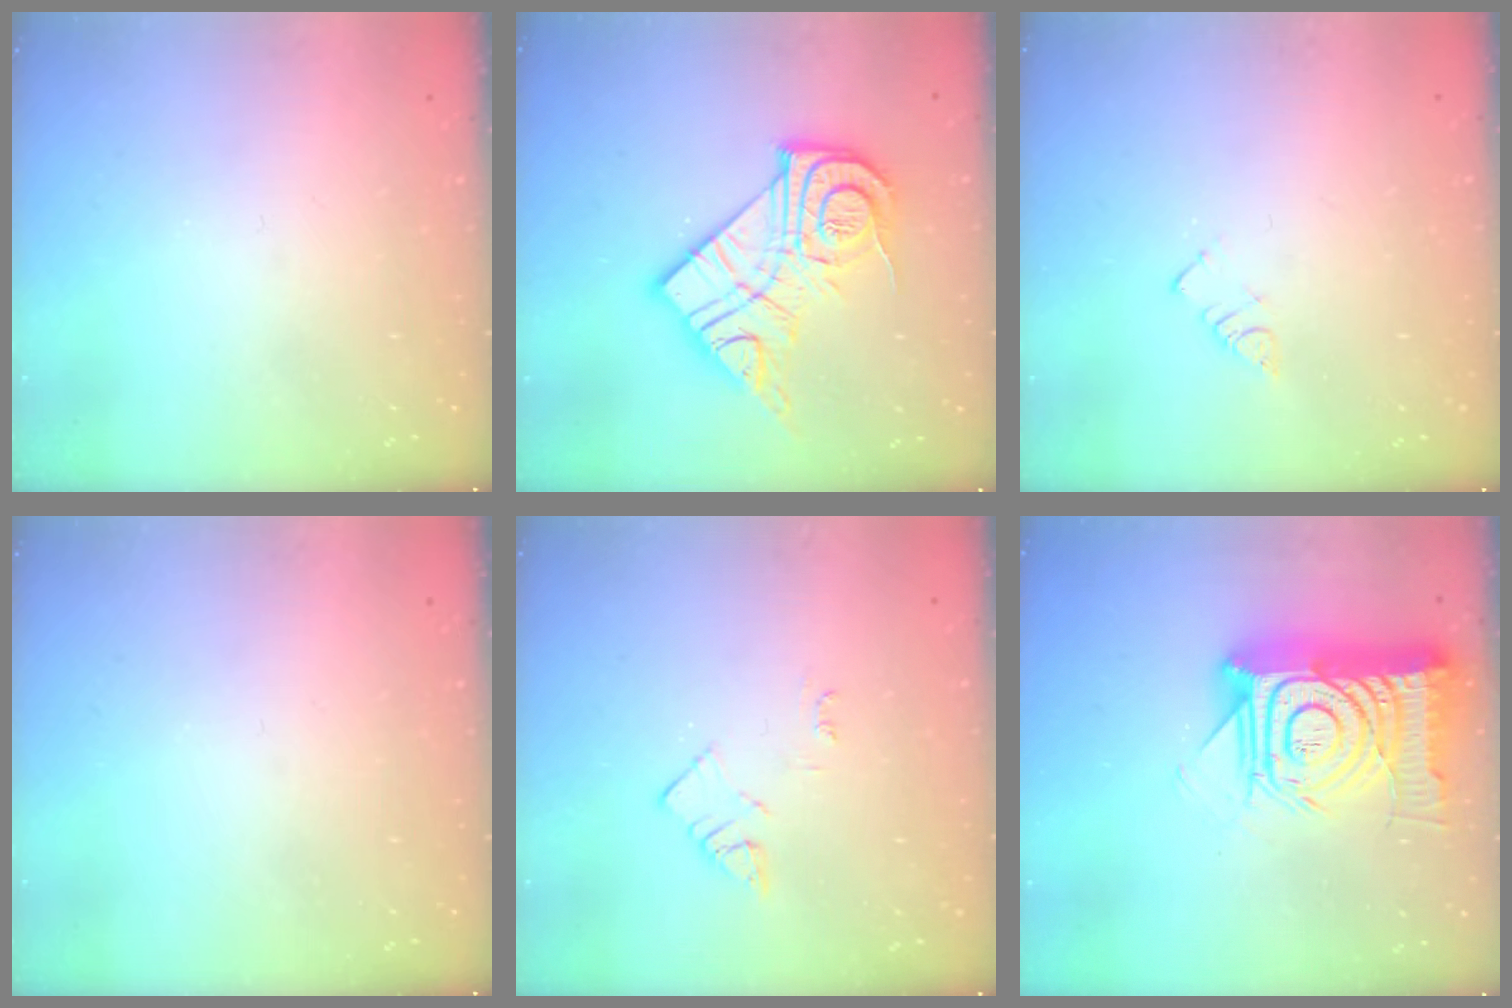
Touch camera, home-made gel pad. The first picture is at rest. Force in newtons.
{"total": 18.2, "press": 18.2, "slide": 1.1}
{"total": 2.7, "press": 2.7, "slide": 0.4}
{"total": 0.0}
{"total": 3.7, "press": 3.6, "slide": 0.6}
{"total": 21.9, "press": 21.9, "slide": 1.5}